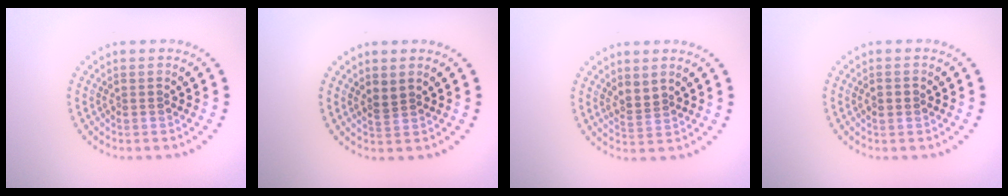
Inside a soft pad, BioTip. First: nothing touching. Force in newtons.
{"total": 1.2, "press": 0.8, "slide": 0.9}
{"total": 1.7, "press": 1.3, "slide": 1.2}
{"total": 0.9, "press": 0.9, "slide": 0.1}